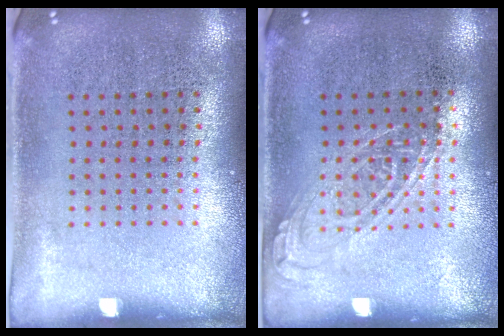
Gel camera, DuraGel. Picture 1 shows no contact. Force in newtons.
{"total": 1.2, "press": 1.1, "slide": 0.4}